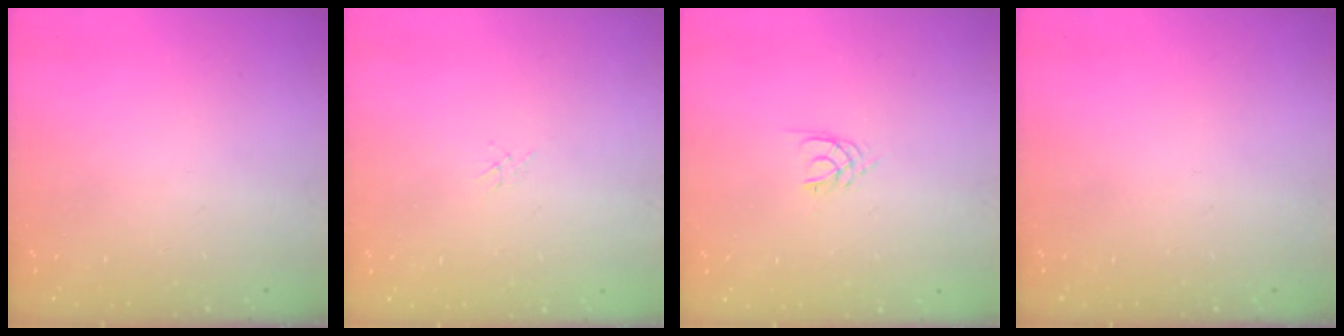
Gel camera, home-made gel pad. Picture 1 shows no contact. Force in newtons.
{"total": 1.3, "press": 1.2, "slide": 0.3}
{"total": 2.4, "press": 2.4, "slide": 0.3}
{"total": 0.0}